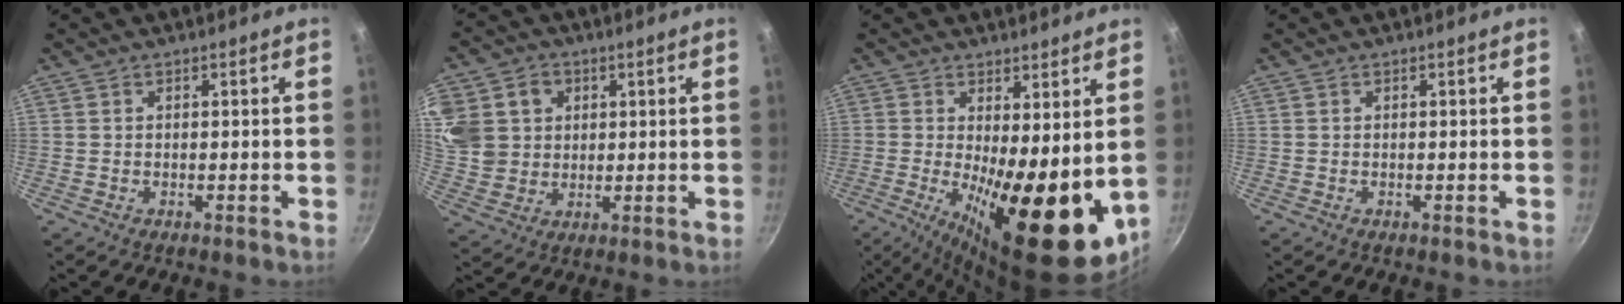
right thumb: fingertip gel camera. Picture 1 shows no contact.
{"total": 17.3, "force": [4.6, 14.8, 7.7], "torque": [-0.182, 0.016, 0.093]}
{"total": 18.1, "force": [-0.5, 6.5, 16.9], "torque": [-0.225, -0.030, 0.005]}
{"total": 0.0}